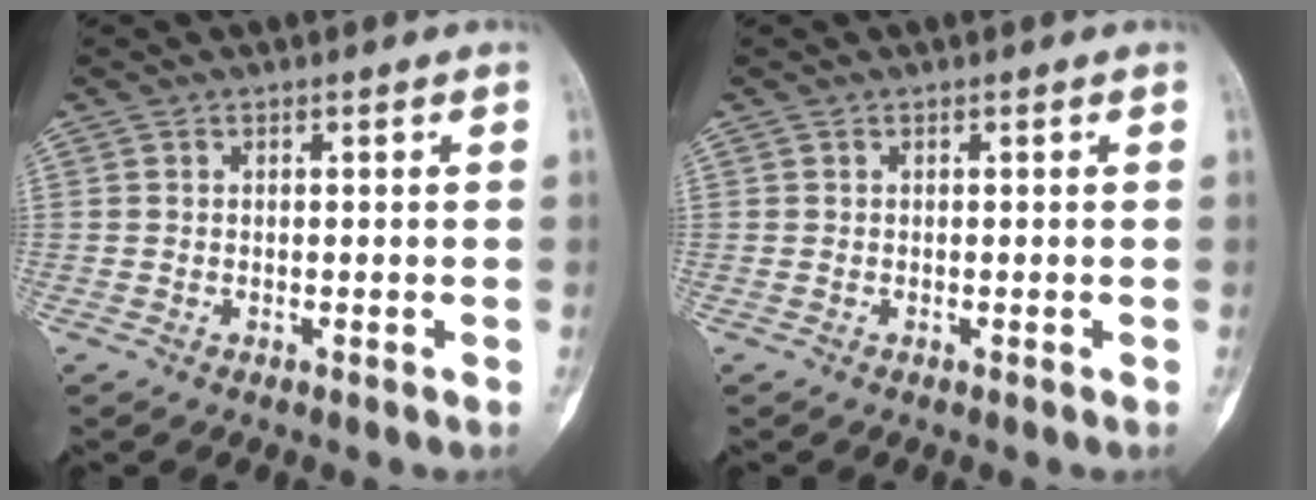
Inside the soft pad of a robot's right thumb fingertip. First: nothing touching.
{"total": 0.0}